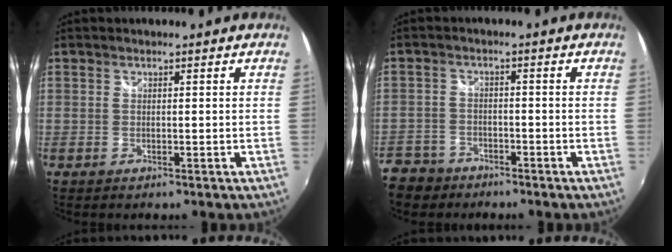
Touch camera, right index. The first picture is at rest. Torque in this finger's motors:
{"motor_torque": [0.05, -0.02, 0.04, 0.00]}